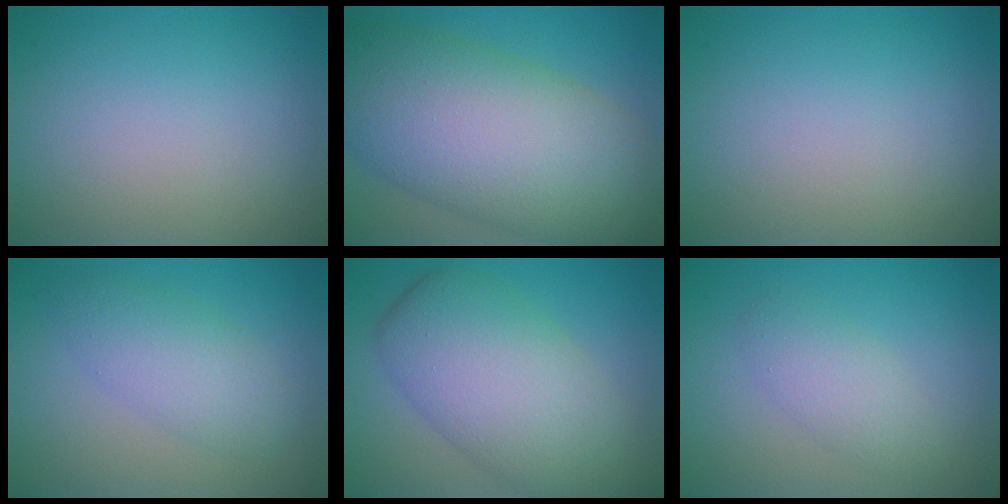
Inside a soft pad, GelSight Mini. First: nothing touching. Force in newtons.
{"total": 14.3, "press": 14.3, "slide": 0.5}
{"total": 0.0}
{"total": 3.8, "press": 3.8, "slide": 0.1}
{"total": 9.6, "press": 9.6, "slide": 0.3}
{"total": 2.8, "press": 2.8, "slide": 0.0}